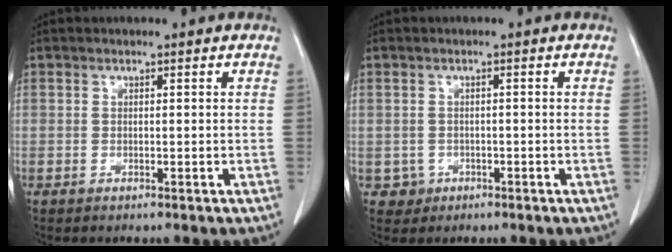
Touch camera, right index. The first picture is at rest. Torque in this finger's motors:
{"motor_torque": [-0.32, 0.14, -0.82, -0.20]}